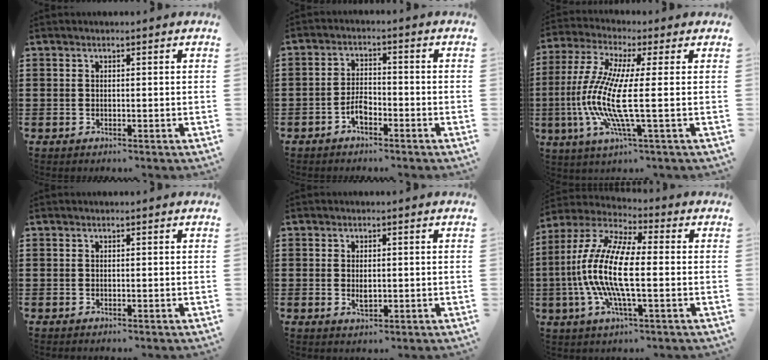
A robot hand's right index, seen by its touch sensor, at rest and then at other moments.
{"total": 3.3, "force": [-2.0, 1.5, 2.2], "torque": [-0.056, 0.001, -0.042]}
{"total": 10.7, "force": [-1.4, 0.6, 10.6], "torque": [-0.250, -0.030, -0.042]}
{"total": 0.0}
{"total": 1.9, "force": [0.1, 0.9, 1.7], "torque": [-0.034, 0.002, 0.002]}
{"total": 13.0, "force": [-1.6, 4.0, 12.3], "torque": [-0.279, -0.014, -0.039]}